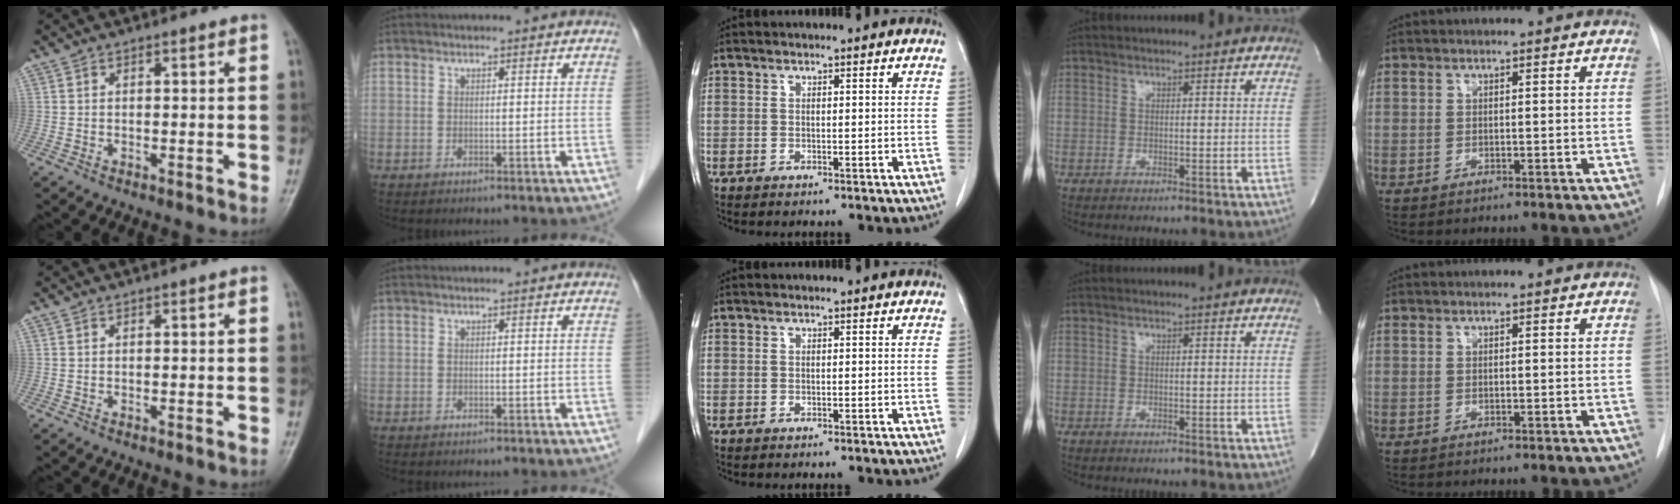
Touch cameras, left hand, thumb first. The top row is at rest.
{}